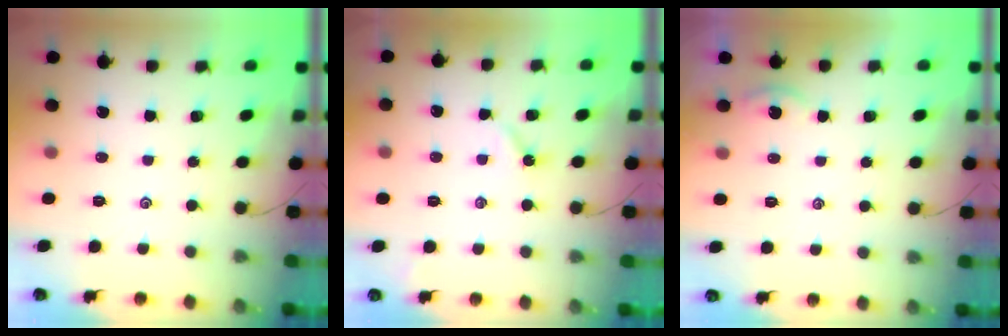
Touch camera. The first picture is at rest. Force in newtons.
{"total": 3.0, "press": 3.0, "slide": 0.3}
{"total": 0.6, "press": 0.6, "slide": 0.2}